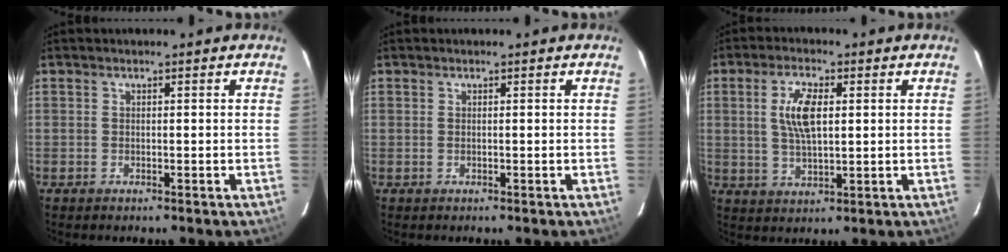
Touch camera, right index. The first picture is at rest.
{"total": 0.0}
{"total": 7.2, "force": [1.5, 2.8, 6.5], "torque": [-0.125, 0.005, 0.030]}